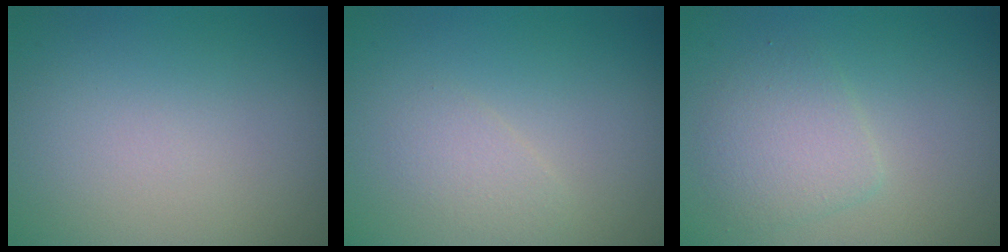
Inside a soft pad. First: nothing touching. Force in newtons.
{"total": 1.3, "press": 1.3, "slide": 0.1}
{"total": 2.7, "press": 2.7, "slide": 0.1}